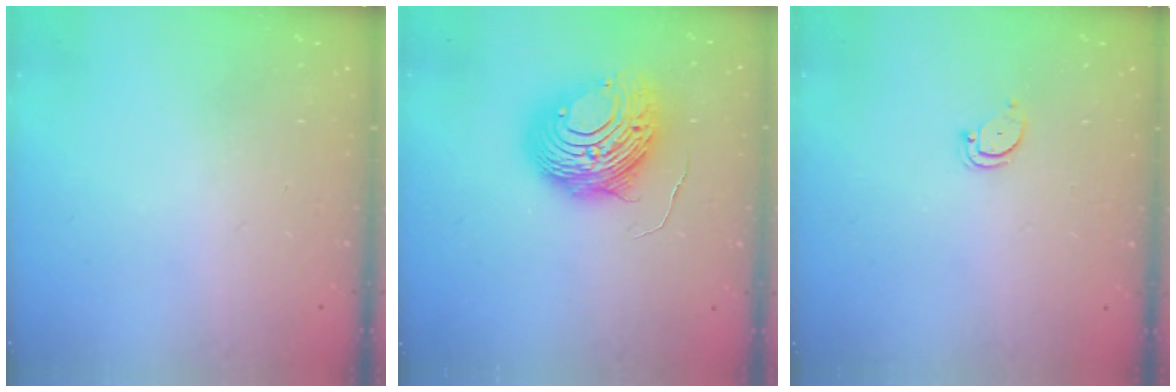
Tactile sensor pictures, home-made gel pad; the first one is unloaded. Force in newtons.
{"total": 12.7, "press": 12.7, "slide": 1.3}
{"total": 2.6, "press": 2.6, "slide": 0.1}